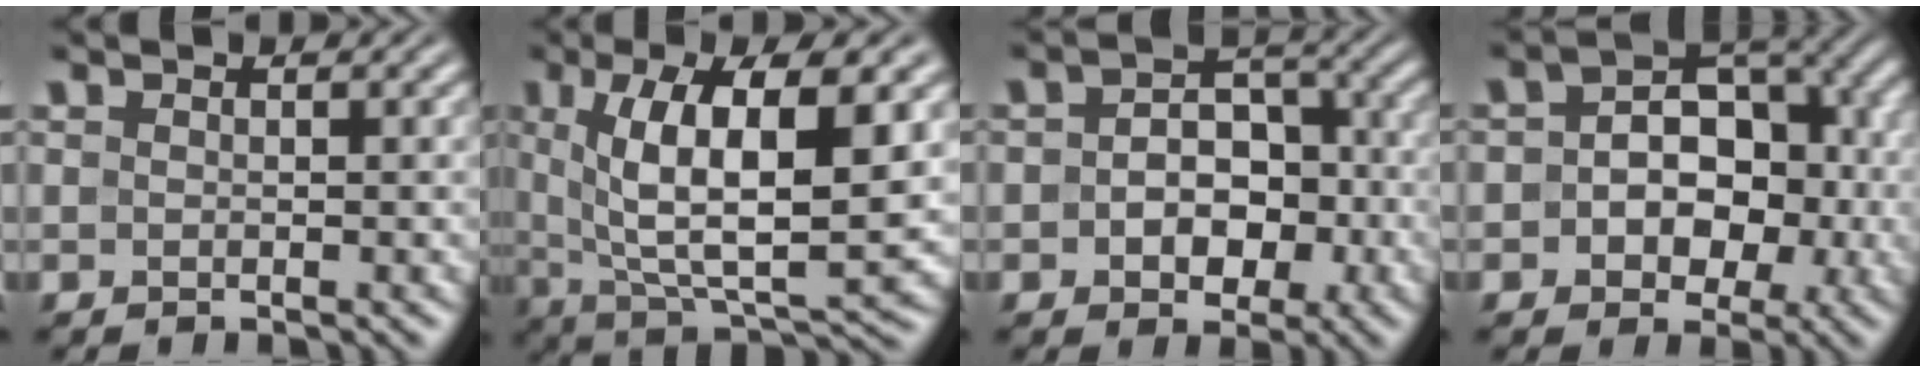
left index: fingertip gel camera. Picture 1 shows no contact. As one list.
[{"total": 10.7, "force": [2.4, 3.6, 9.8], "torque": [-0.165, -0.008, 0.044]}, {"total": 5.8, "force": [-1.0, 4.1, 3.9], "torque": [-0.043, 0.001, -0.020]}, {"total": 7.8, "force": [-0.6, 5.7, 5.4], "torque": [-0.065, 0.002, -0.014]}]